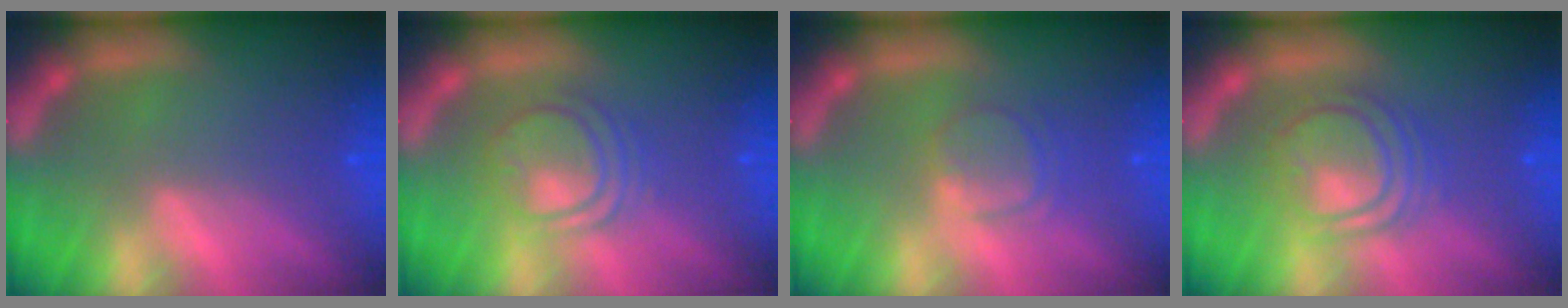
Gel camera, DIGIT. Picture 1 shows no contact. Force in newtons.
{"total": 5.0}
{"total": 3.0}
{"total": 6.0}